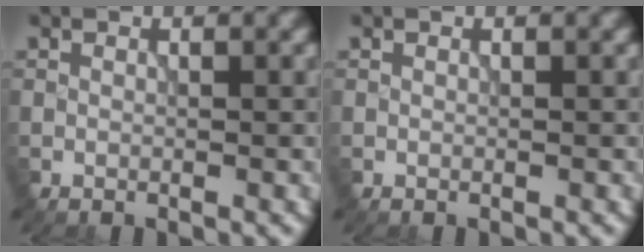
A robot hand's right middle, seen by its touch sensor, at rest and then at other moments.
{"total": 0.0}